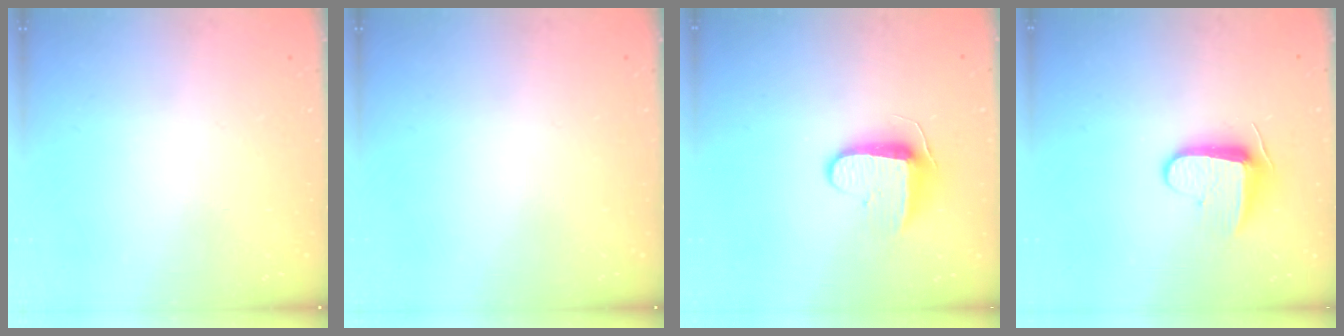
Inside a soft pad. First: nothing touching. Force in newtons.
{"total": 0.0}
{"total": 8.9, "press": 8.8, "slide": 1.1}
{"total": 9.3, "press": 9.3, "slide": 0.6}